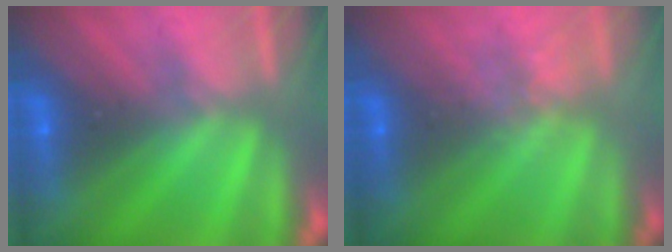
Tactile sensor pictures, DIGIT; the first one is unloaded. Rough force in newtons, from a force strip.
{"total": 2.1}